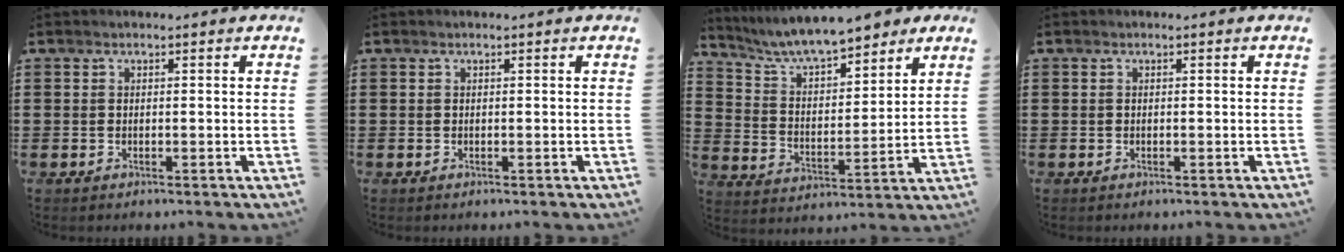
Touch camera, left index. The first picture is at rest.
{"total": 0.0}
{"total": 7.9, "force": [7.1, 1.3, 3.3], "torque": [-0.091, -0.029, 0.124]}
{"total": 0.0}